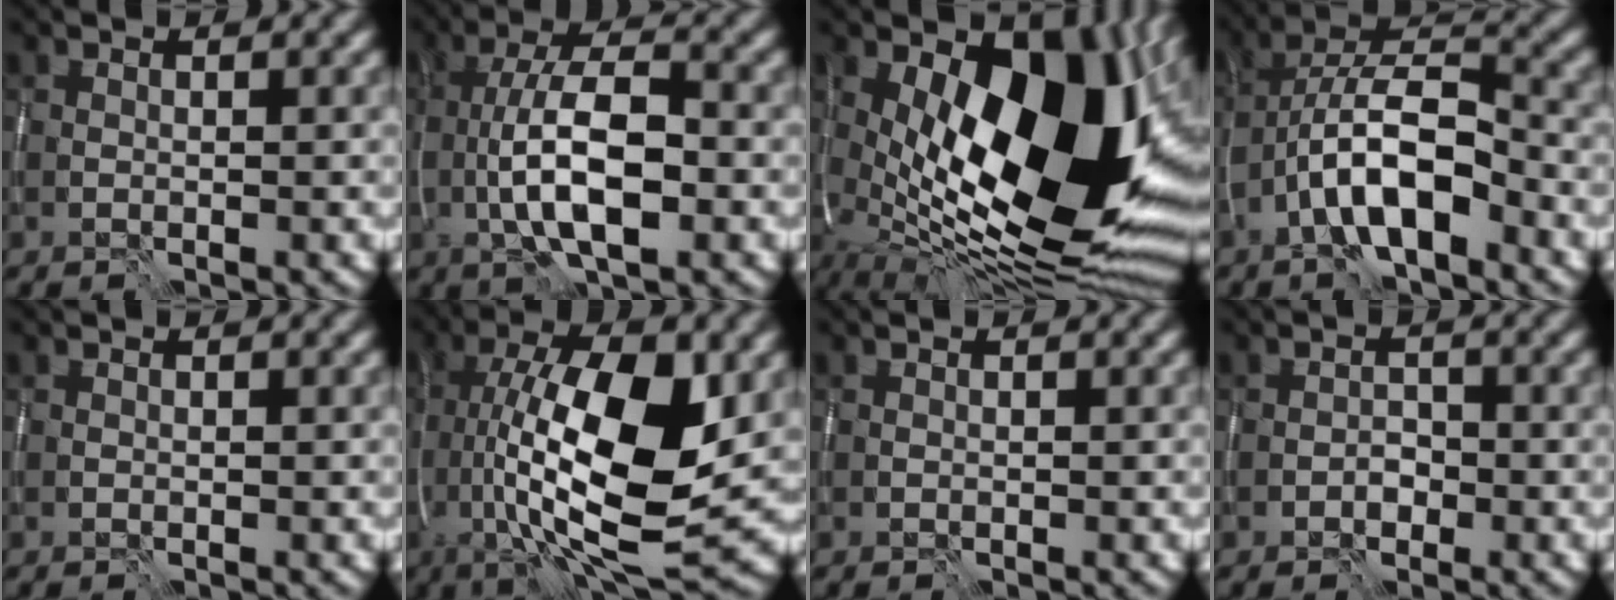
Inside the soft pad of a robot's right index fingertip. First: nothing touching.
{"total": 7.8, "force": [-1.6, 2.9, 7.1], "torque": [-0.128, 0.008, -0.032]}
{"total": 17.4, "force": [1.3, 9.2, 14.7], "torque": [-0.205, -0.013, 0.025]}
{"total": 7.9, "force": [-3.7, 2.7, 6.4], "torque": [-0.102, 0.020, -0.071]}
{"total": 0.0}
{"total": 13.9, "force": [-0.3, 5.0, 12.9], "torque": [-0.216, -0.001, -0.008]}
{"total": 0.0}
{"total": 1.5, "force": [-0.9, 1.0, 0.6], "torque": [-0.009, -0.001, -0.017]}